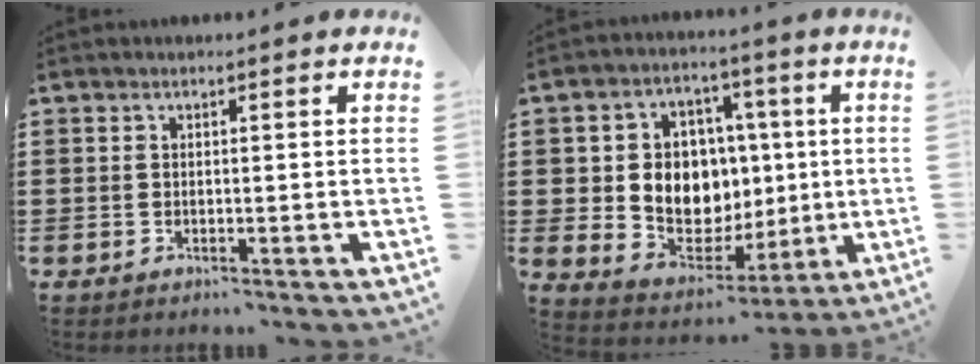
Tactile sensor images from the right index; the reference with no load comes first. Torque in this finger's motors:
{"motor_torque": [1.58, -0.56, 1.05, 0.21]}